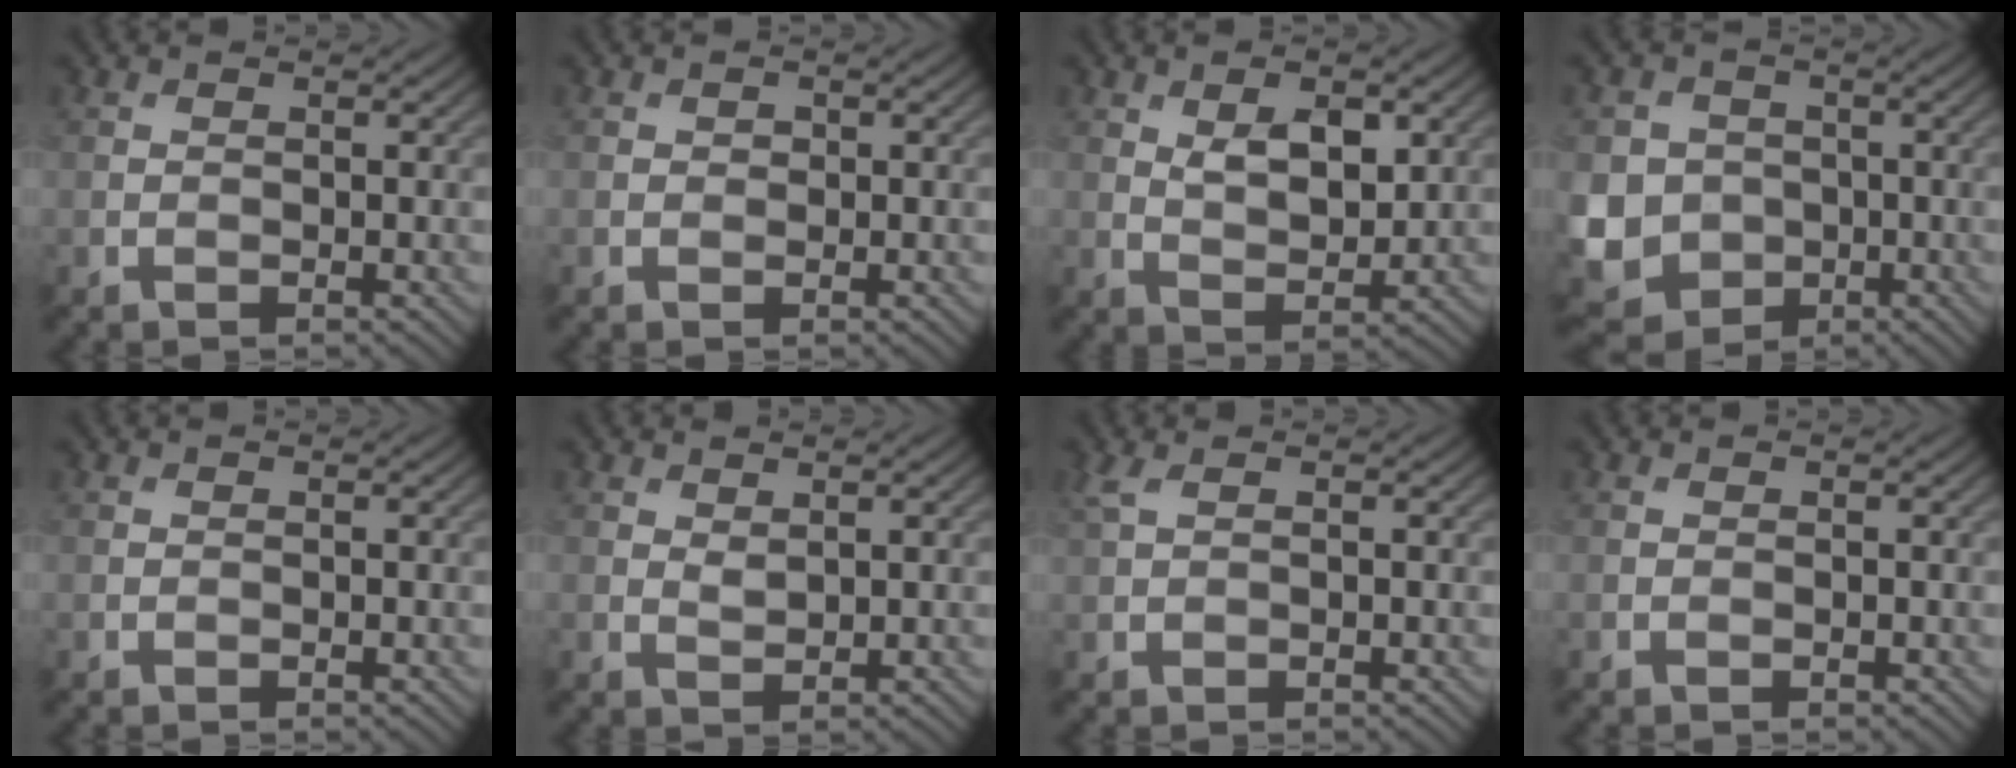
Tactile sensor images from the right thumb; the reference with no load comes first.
{"total": 0.6, "force": [0.1, 0.5, 0.2], "torque": [-0.001, -0.003, 0.000]}
{"total": 5.3, "force": [1.9, 2.7, 4.2], "torque": [-0.078, -0.006, 0.036]}
{"total": 8.8, "force": [-1.6, 8.0, 3.3], "torque": [-0.102, -0.029, -0.049]}
{"total": 0.0}
{"total": 1.2, "force": [0.8, 0.5, 0.7], "torque": [-0.017, -0.004, 0.020]}
{"total": 1.7, "force": [1.0, 0.5, 1.3], "torque": [-0.039, 0.008, 0.023]}
{"total": 0.0}